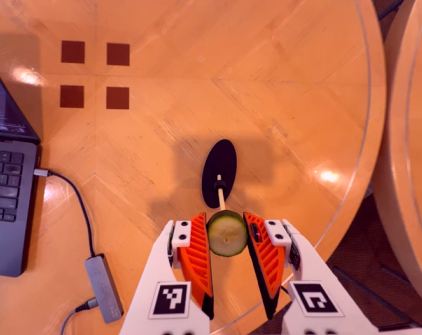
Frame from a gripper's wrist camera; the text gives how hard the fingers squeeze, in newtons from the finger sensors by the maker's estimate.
{"total": 8.1, "left": 7.9, "right": 8.3}